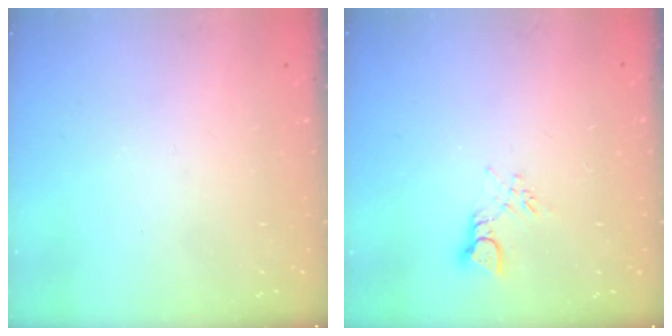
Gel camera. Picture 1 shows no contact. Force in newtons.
{"total": 2.9, "press": 2.8, "slide": 0.5}